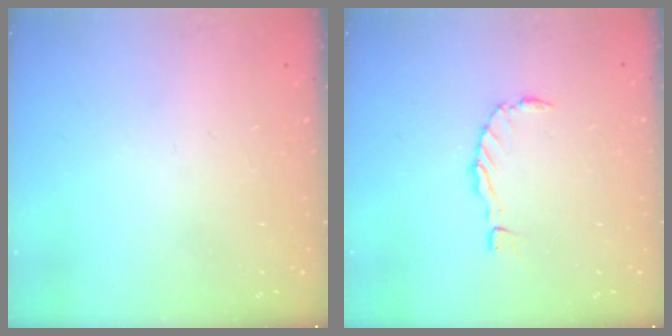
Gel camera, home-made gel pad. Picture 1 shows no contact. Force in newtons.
{"total": 0.0}